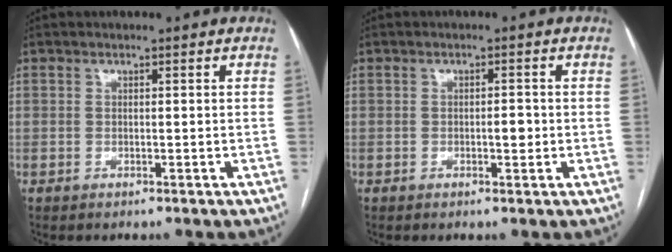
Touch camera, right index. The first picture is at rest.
{"total": 1.9, "force": [-0.3, 0.6, 1.8], "torque": [-0.027, 0.001, -0.005]}